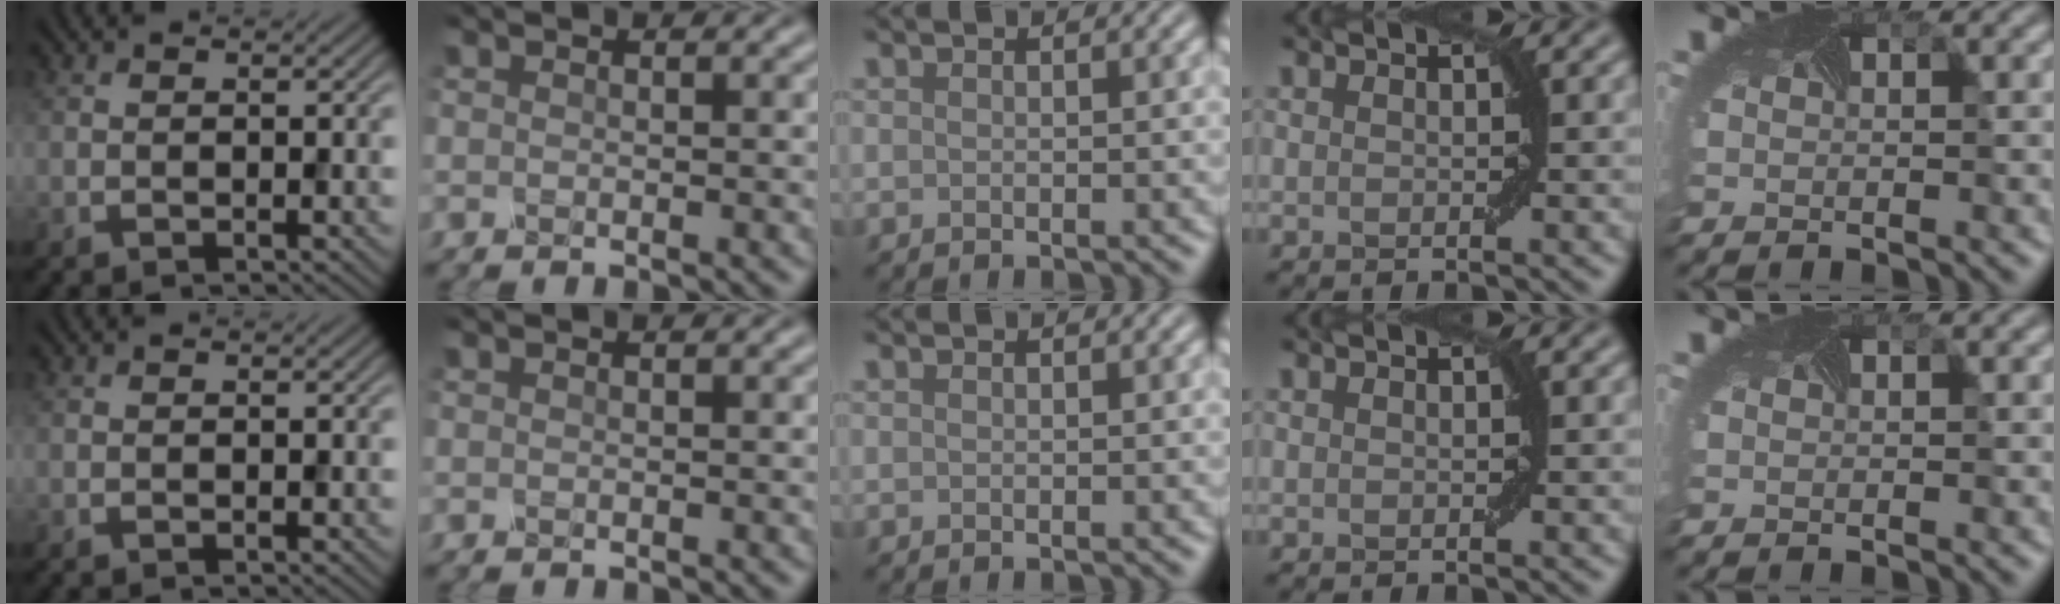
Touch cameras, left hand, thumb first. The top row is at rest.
{}